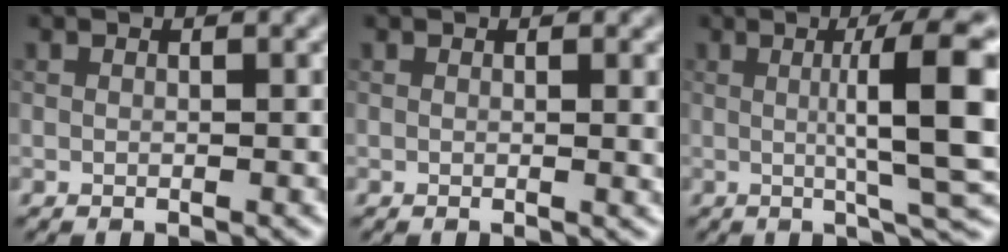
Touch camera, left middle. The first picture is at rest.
{"total": 1.3, "force": [0.4, 0.4, 1.2], "torque": [-0.010, -0.001, 0.003]}
{"total": 9.2, "force": [0.9, 1.5, 9.0], "torque": [-0.117, 0.008, 0.013]}